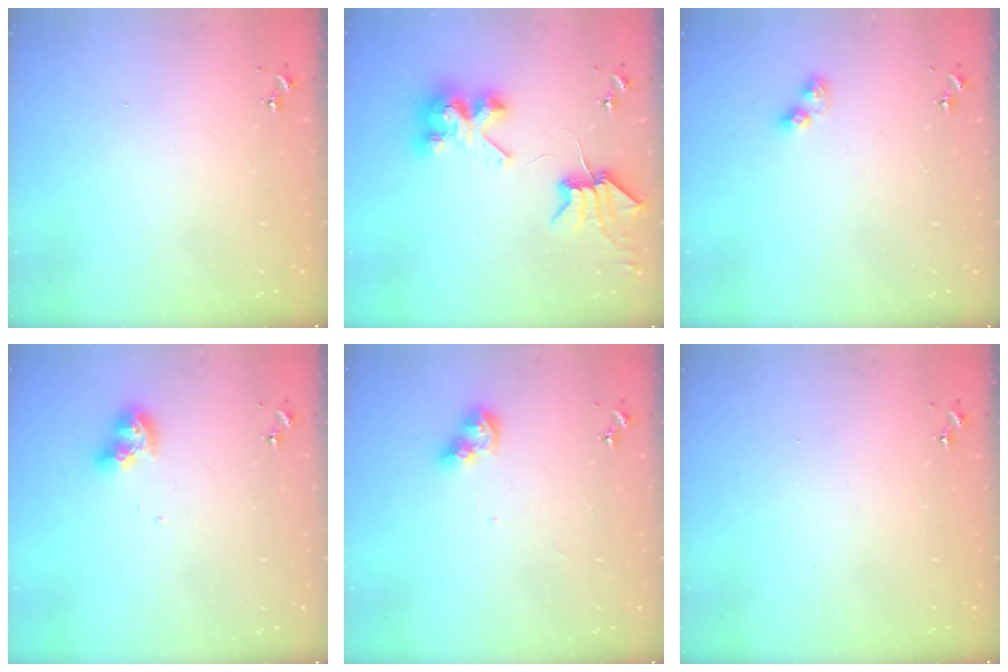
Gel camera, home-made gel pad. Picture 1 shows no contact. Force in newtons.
{"total": 8.7, "press": 8.6, "slide": 1.2}
{"total": 5.8, "press": 5.8, "slide": 0.5}
{"total": 9.0, "press": 9.0, "slide": 1.0}
{"total": 8.2, "press": 8.2, "slide": 0.5}
{"total": 0.0}